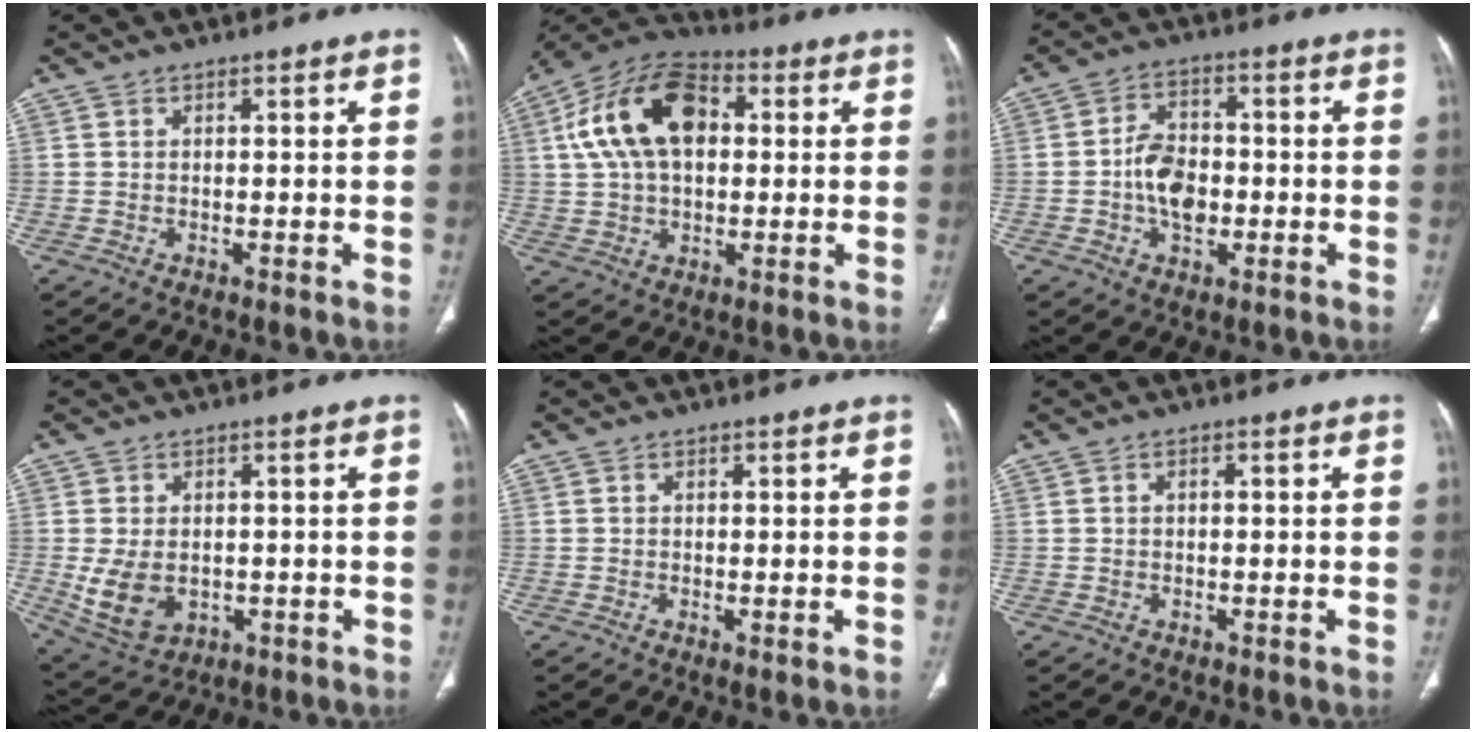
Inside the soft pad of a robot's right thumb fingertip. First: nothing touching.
{"total": 17.3, "force": [3.3, 10.8, 13.1], "torque": [-0.228, 0.022, 0.050]}
{"total": 8.4, "force": [-1.3, 5.7, 6.1], "torque": [-0.089, 0.015, -0.027]}
{"total": 8.4, "force": [-1.0, 6.0, 5.9], "torque": [-0.104, -0.004, 0.002]}
{"total": 0.7, "force": [0.0, 0.1, 0.7], "torque": [-0.017, -0.005, -0.001]}
{"total": 1.0, "force": [0.1, 0.6, 0.7], "torque": [-0.013, 0.006, 0.001]}